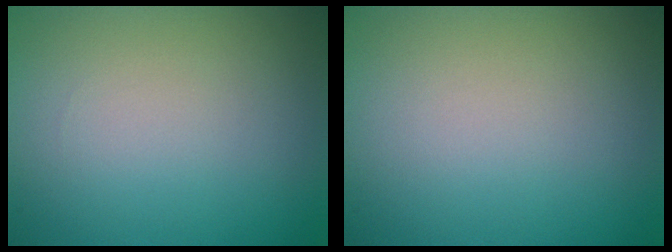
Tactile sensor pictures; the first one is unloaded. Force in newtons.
{"total": 0.0}